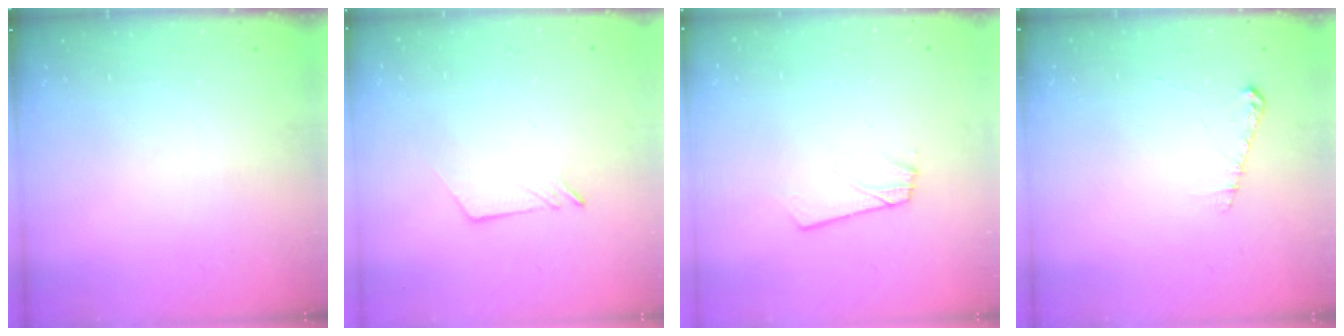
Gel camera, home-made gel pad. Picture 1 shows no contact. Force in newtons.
{"total": 2.5, "press": 2.5, "slide": 0.2}
{"total": 1.8, "press": 1.8, "slide": 0.1}
{"total": 4.2, "press": 4.2, "slide": 0.5}